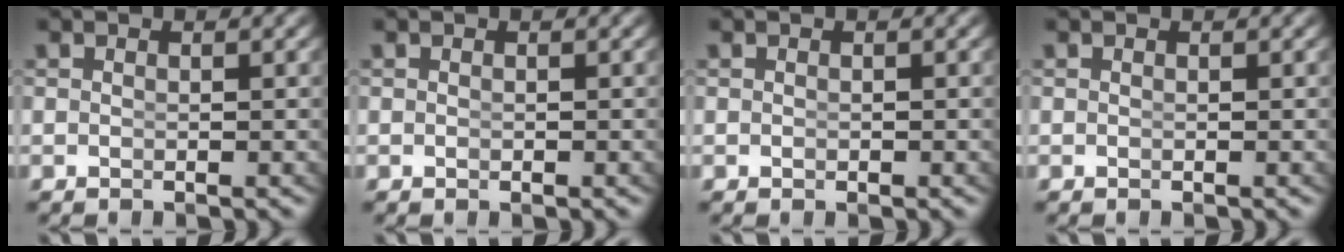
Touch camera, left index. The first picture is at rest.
{"total": 0.0}
{"total": 0.0}
{"total": 0.0}